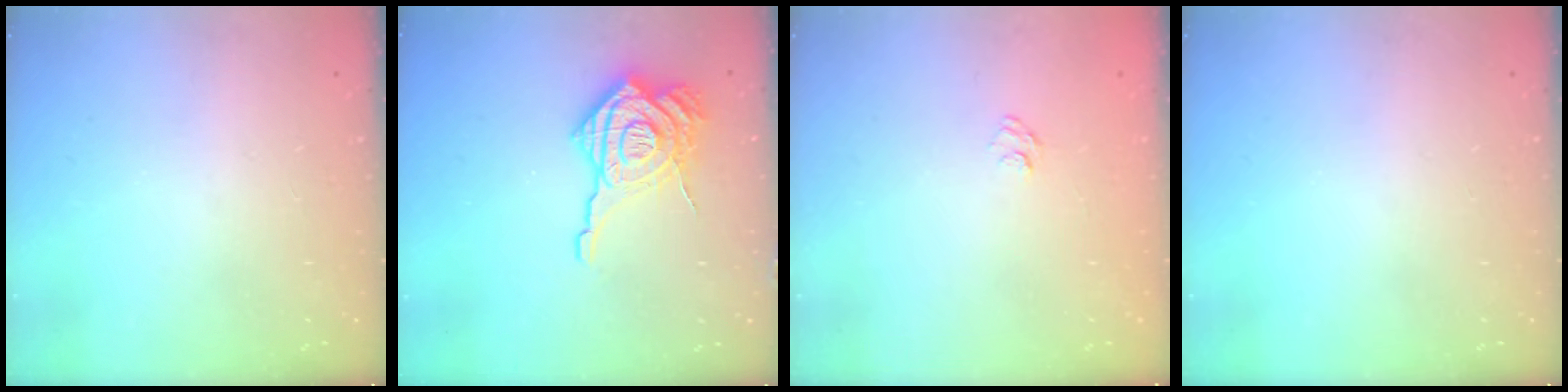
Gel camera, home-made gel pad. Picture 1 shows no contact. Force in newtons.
{"total": 17.7, "press": 17.6, "slide": 1.8}
{"total": 5.0, "press": 4.9, "slide": 1.0}
{"total": 0.0}